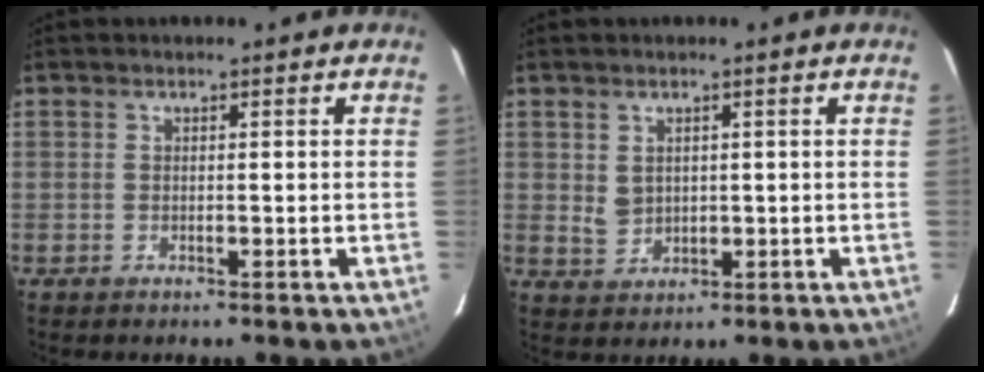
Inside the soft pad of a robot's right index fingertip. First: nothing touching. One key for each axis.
{"total": 3.2, "fx": 1.0, "fy": 2.7, "fz": 1.4, "tx": -0.022, "ty": 0.002, "tz": 0.028}